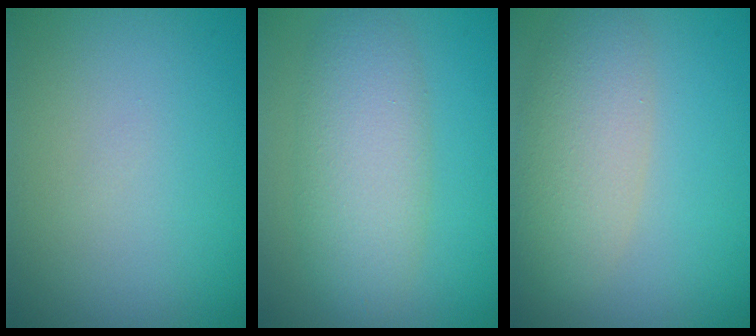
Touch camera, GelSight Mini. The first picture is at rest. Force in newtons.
{"total": 5.7, "press": 5.7, "slide": 0.1}
{"total": 5.3, "press": 5.3, "slide": 0.5}